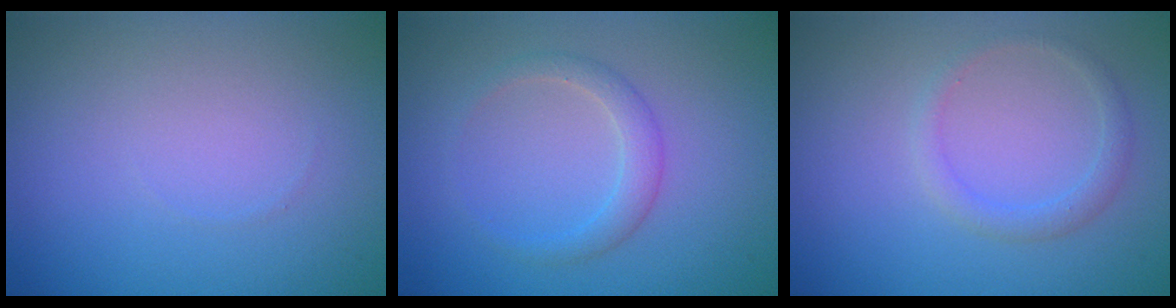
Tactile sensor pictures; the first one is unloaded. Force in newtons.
{"total": 1.9, "press": 1.9, "slide": 0.1}
{"total": 1.5, "press": 1.5, "slide": 0.1}